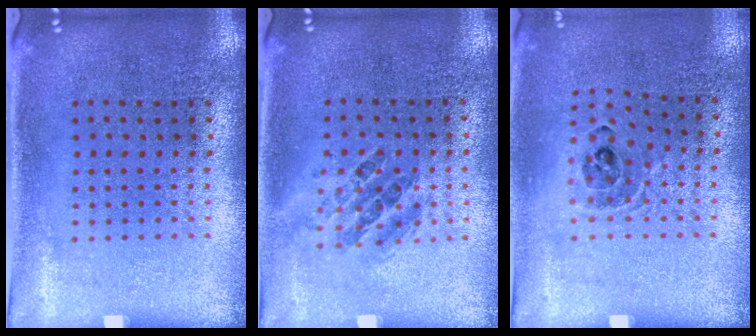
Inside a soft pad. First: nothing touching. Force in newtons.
{"total": 1.0, "press": 0.9, "slide": 0.4}
{"total": 0.9, "press": 0.9, "slide": 0.1}